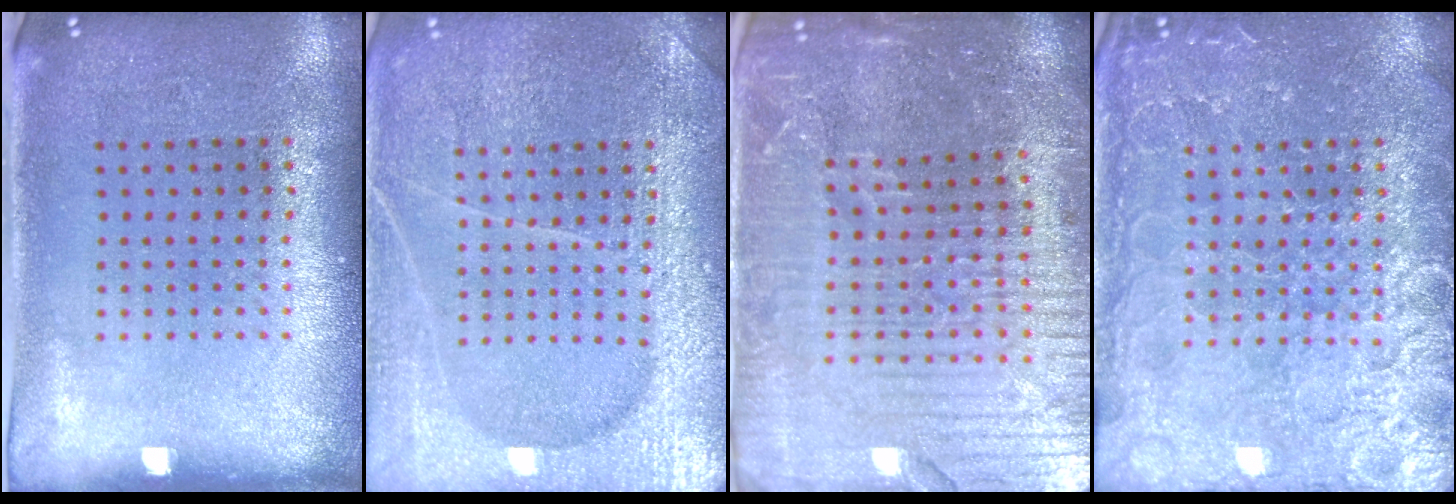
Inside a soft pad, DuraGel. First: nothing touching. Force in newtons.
{"total": 5.3, "press": 5.3, "slide": 0.6}
{"total": 6.1, "press": 5.4, "slide": 2.8}
{"total": 4.3, "press": 4.3, "slide": 0.5}